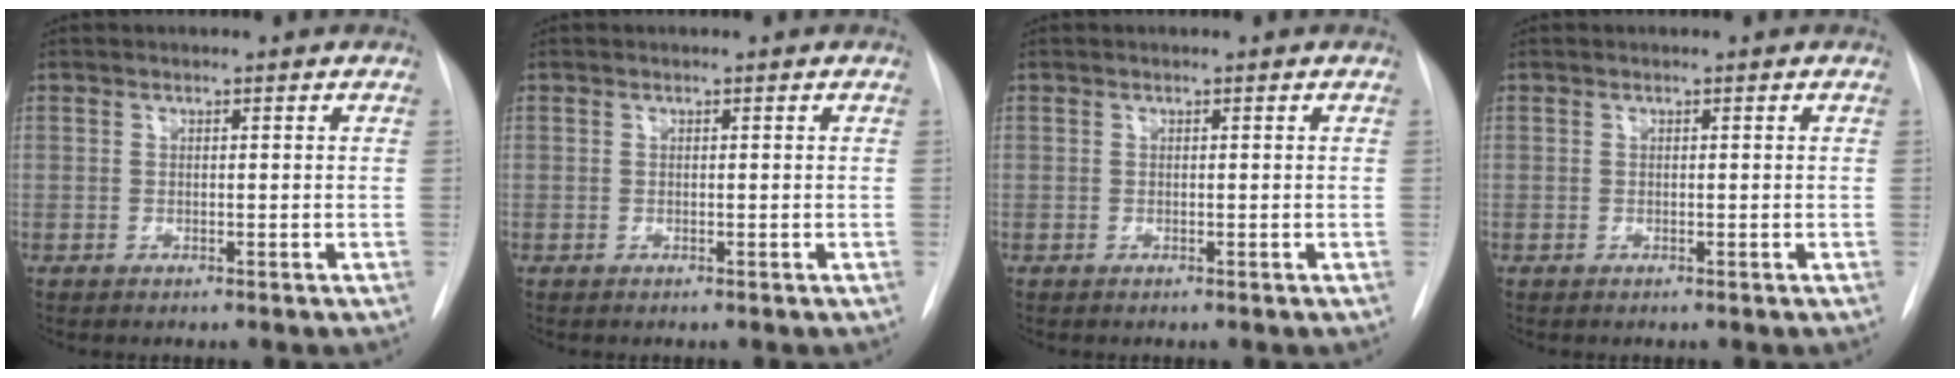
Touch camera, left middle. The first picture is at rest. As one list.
[{"total": 0.0}, {"total": 0.0}, {"total": 0.0}]